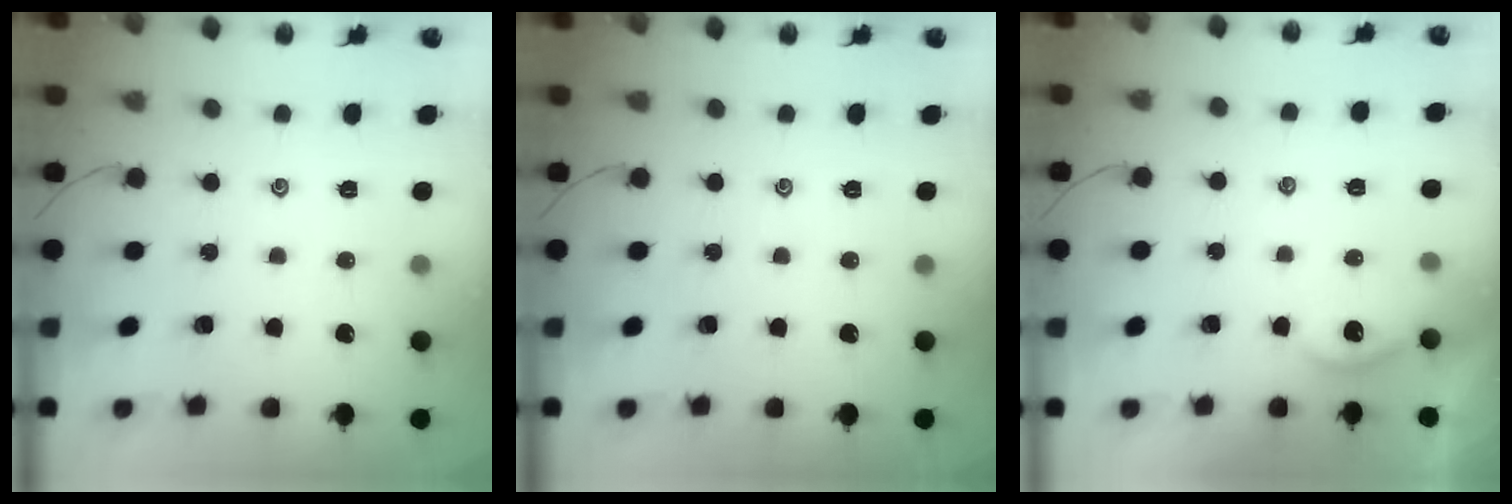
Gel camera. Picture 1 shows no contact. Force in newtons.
{"total": 0.0}
{"total": 3.2, "press": 3.2, "slide": 0.3}